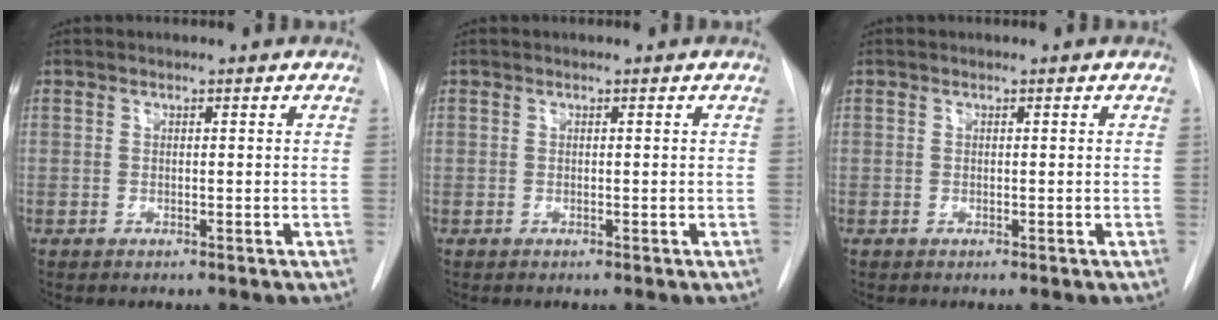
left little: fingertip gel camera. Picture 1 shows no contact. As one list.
[{"total": 0.0}, {"total": 0.0}]